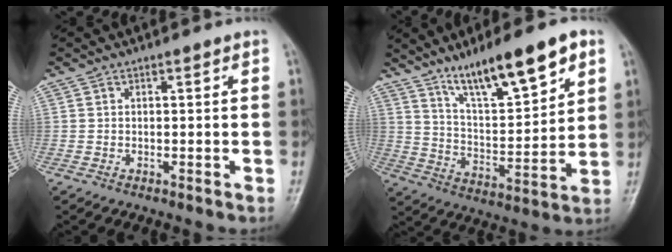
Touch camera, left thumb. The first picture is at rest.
{"total": 16.3, "force": [10.2, 4.2, 12.0], "torque": [-0.177, -0.046, 0.183]}